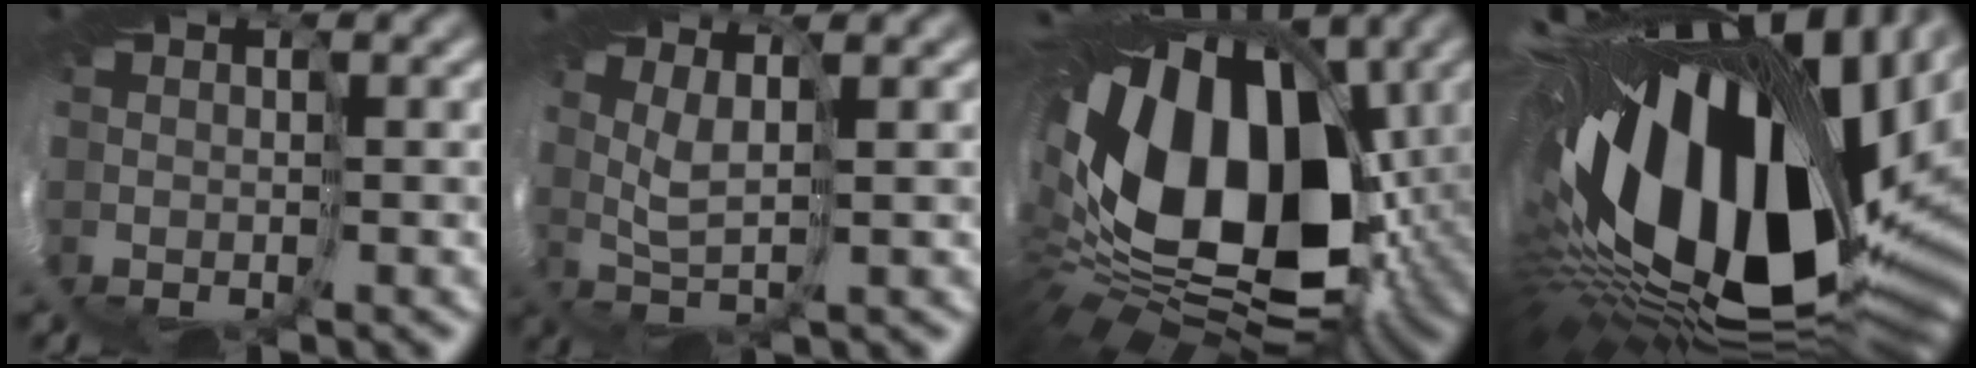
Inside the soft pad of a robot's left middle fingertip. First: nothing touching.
{"total": 1.6, "force": [1.1, -0.8, 0.9], "torque": [-0.044, -0.001, 0.016]}
{"total": 15.2, "force": [2.0, 10.5, 10.9], "torque": [-0.204, -0.002, 0.031]}
{"total": 17.8, "force": [2.0, 9.3, 15.1], "torque": [-0.290, -0.064, 0.045]}